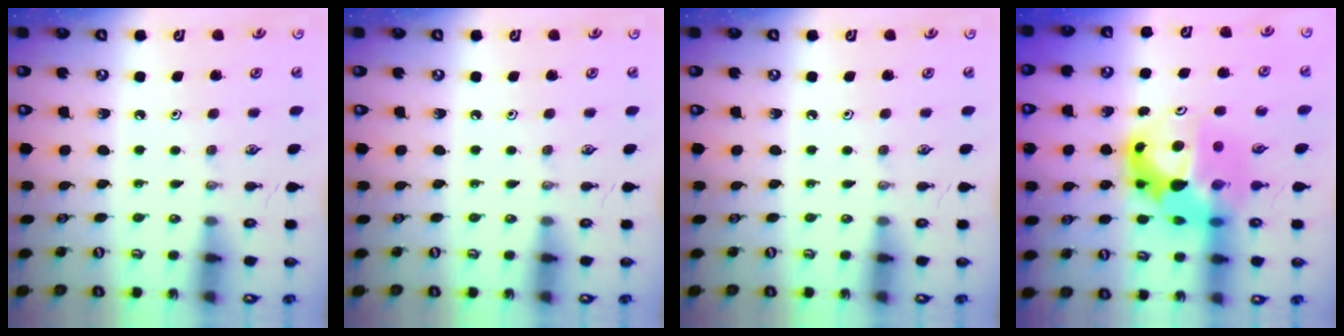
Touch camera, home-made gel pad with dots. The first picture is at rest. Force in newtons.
{"total": 0.0}
{"total": 0.0}
{"total": 12.8, "press": 12.8, "slide": 0.8}